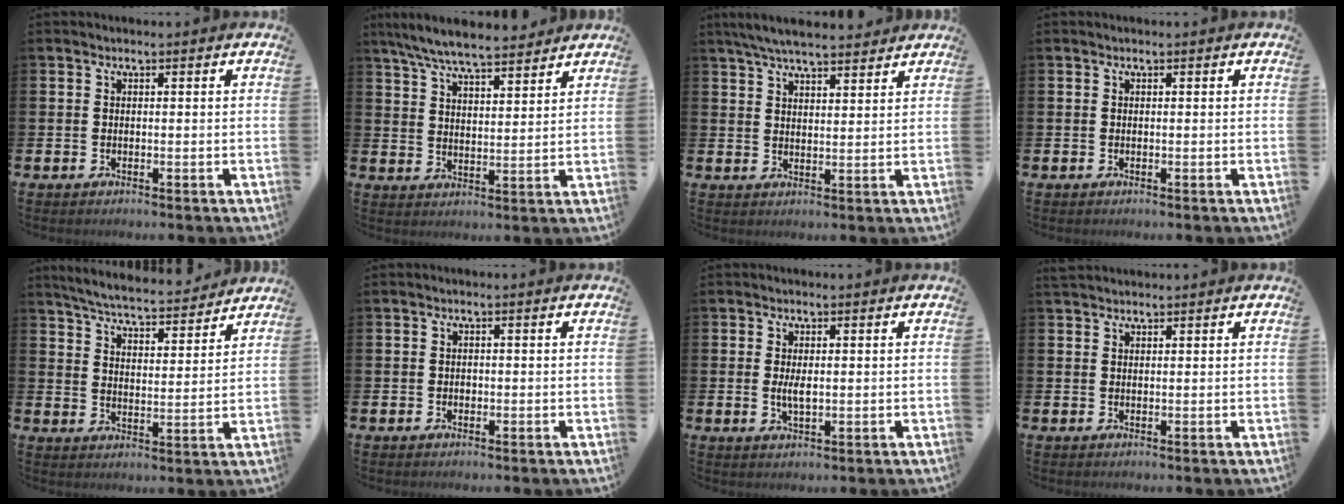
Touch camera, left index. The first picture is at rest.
{"total": 7.4, "force": [6.9, 0.9, 2.3], "torque": [-0.073, -0.029, 0.127]}
{"total": 5.6, "force": [5.4, 0.7, 1.6], "torque": [-0.045, -0.019, 0.098]}
{"total": 0.0}
{"total": 5.9, "force": [5.8, 0.4, 1.2], "torque": [-0.050, -0.039, 0.101]}
{"total": 0.6, "force": [-0.1, 0.6, 0.2], "torque": [-0.003, 0.004, -0.004]}
{"total": 2.4, "force": [0.2, 0.9, 2.2], "torque": [-0.042, 0.001, 0.002]}
{"total": 1.4, "force": [1.3, 0.4, 0.0], "torque": [0.010, -0.001, 0.023]}